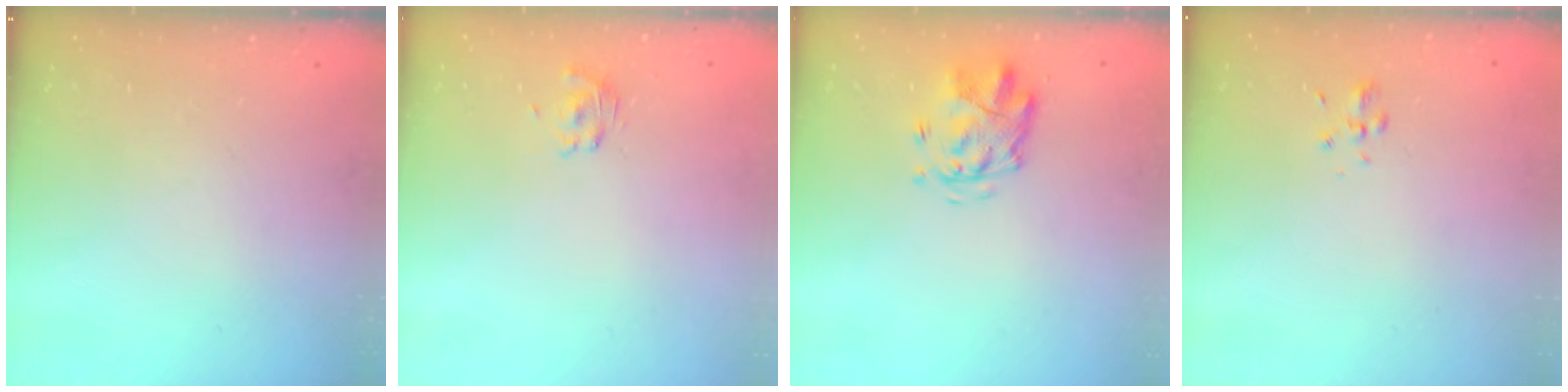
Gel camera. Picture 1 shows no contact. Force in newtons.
{"total": 2.0, "press": 1.9, "slide": 0.8}
{"total": 3.8, "press": 3.4, "slide": 1.7}
{"total": 1.9, "press": 1.6, "slide": 0.9}